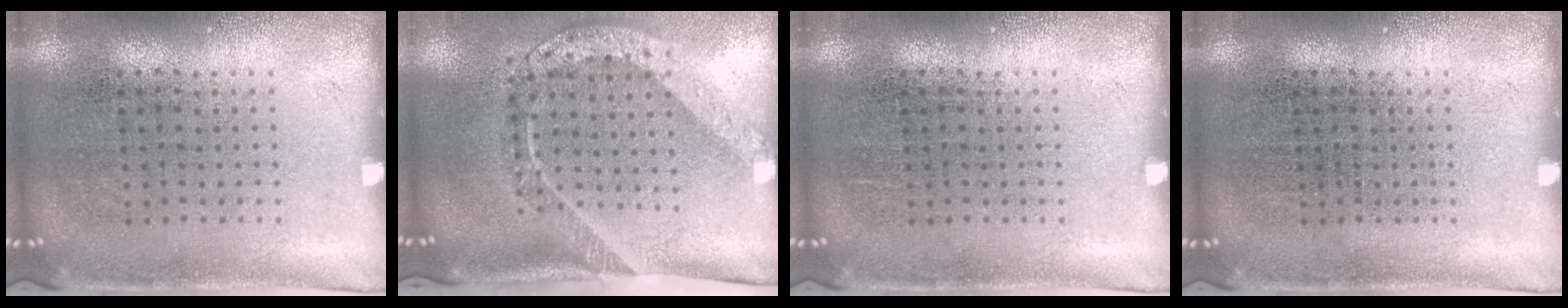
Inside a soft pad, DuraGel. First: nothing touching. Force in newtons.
{"total": 2.3, "press": 1.5, "slide": 1.7}
{"total": 0.0}
{"total": 0.0}